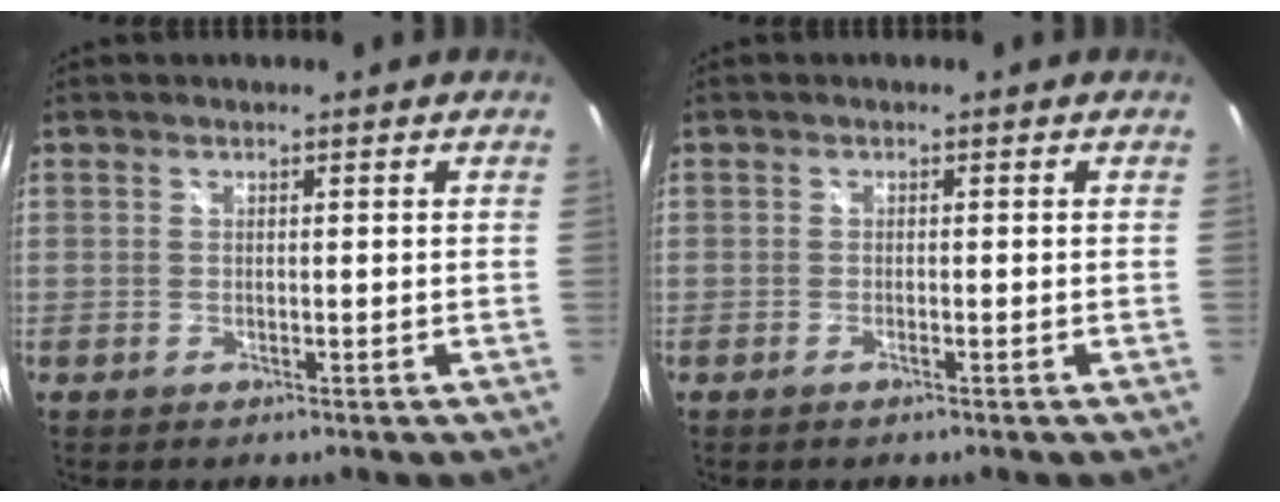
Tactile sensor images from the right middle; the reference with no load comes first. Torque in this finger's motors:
{"motor_torque": [-0.40, -0.42, 0.02, -0.01]}